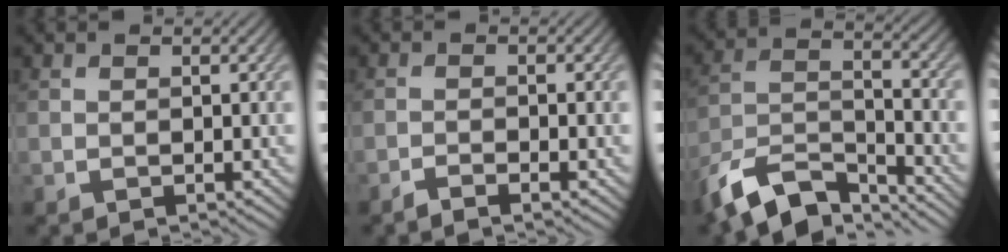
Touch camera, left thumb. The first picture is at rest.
{"total": 1.6, "force": [-1.3, 0.2, 1.0], "torque": [-0.019, 0.000, -0.031]}
{"total": 11.1, "force": [-8.9, 3.7, 5.4], "torque": [-0.106, -0.008, -0.177]}